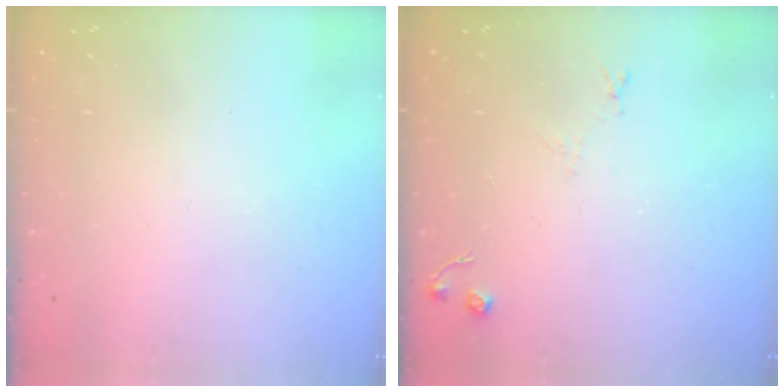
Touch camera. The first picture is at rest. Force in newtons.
{"total": 4.9, "press": 4.8, "slide": 0.7}